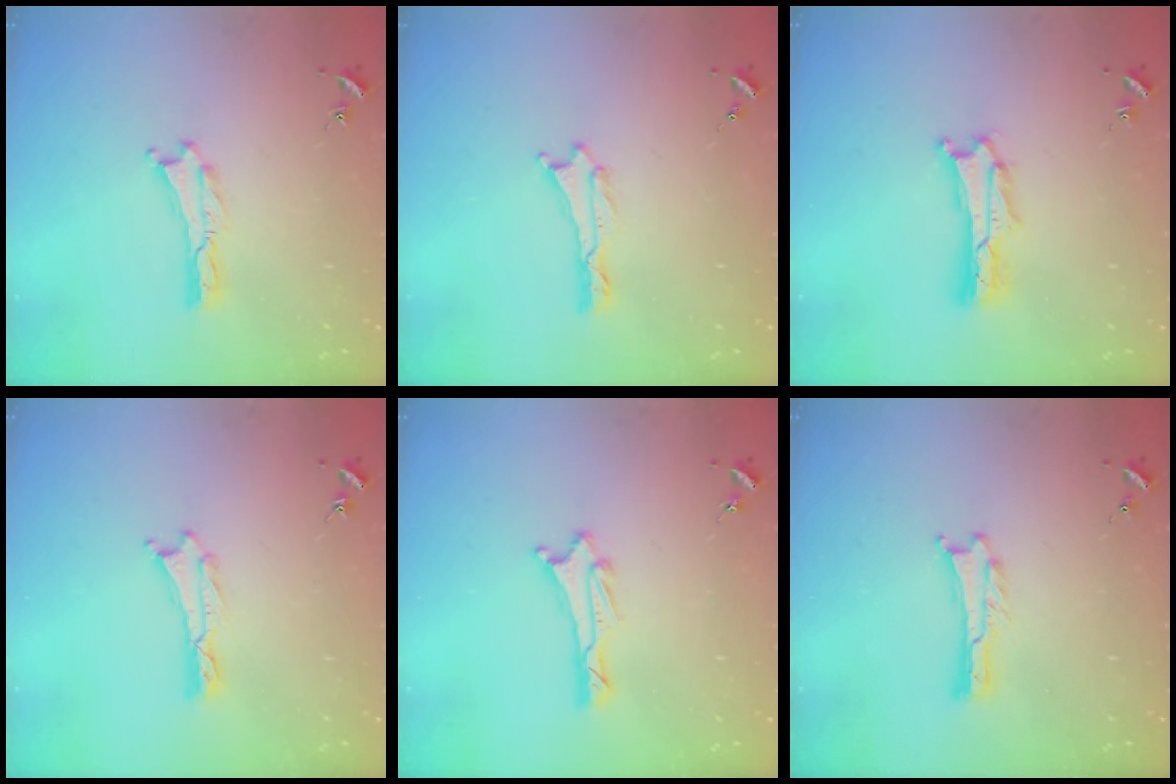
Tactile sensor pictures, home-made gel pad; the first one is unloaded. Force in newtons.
{"total": 0.0}
{"total": 1.4, "press": 1.3, "slide": 0.2}
{"total": 0.0}
{"total": 1.5, "press": 1.5, "slide": 0.2}
{"total": 0.0}